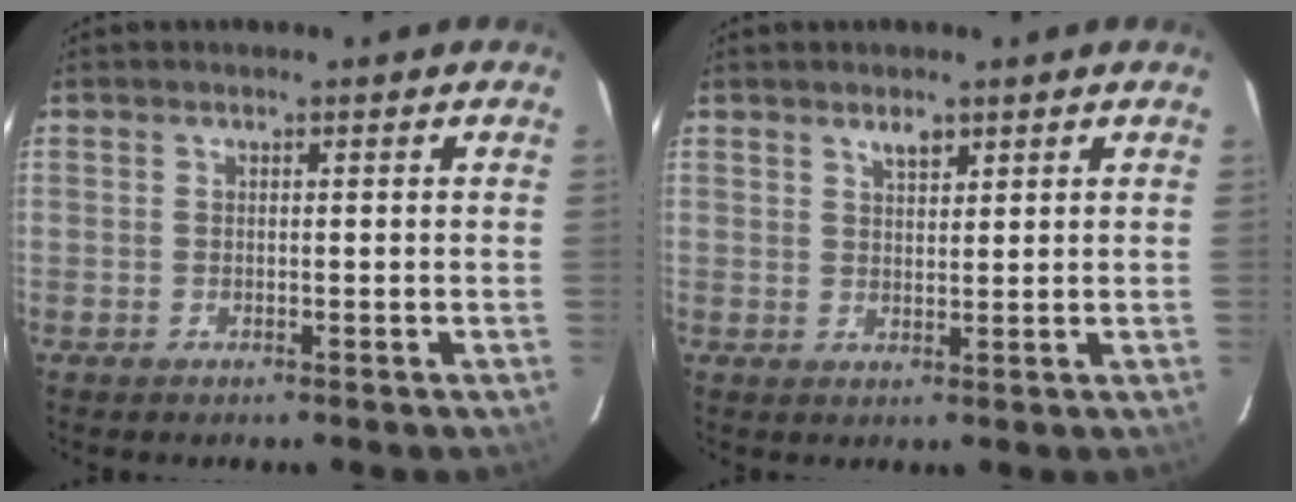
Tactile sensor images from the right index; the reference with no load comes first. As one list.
[{"total": 2.5, "force": [1.8, 1.0, 1.4], "torque": [-0.021, 0.004, 0.032]}]